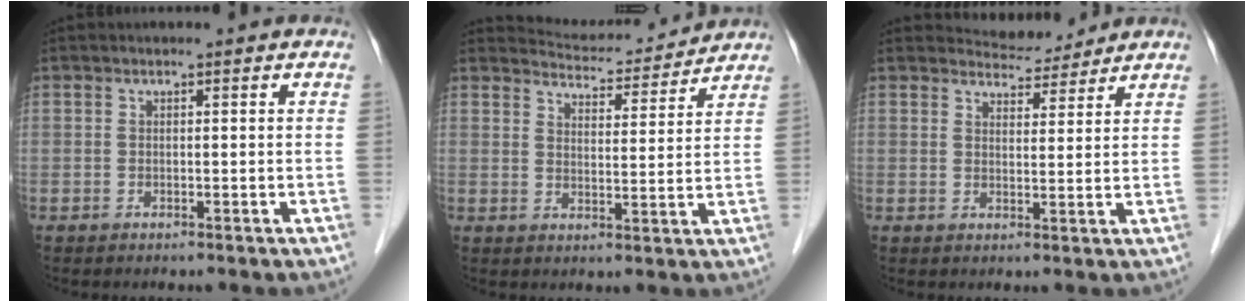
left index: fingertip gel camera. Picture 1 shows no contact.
{"total": 8.3, "force": [8.2, 0.7, 0.0], "torque": [-0.007, -0.001, 0.114]}
{"total": 4.4, "force": [4.3, 0.9, -0.4], "torque": [-0.004, 0.000, 0.063]}